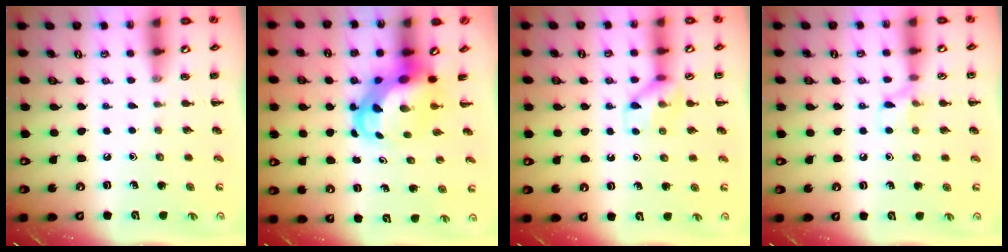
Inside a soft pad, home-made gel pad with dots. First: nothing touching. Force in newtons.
{"total": 5.7, "press": 5.5, "slide": 1.5}
{"total": 8.9, "press": 8.9, "slide": 0.5}
{"total": 6.4, "press": 6.1, "slide": 2.1}